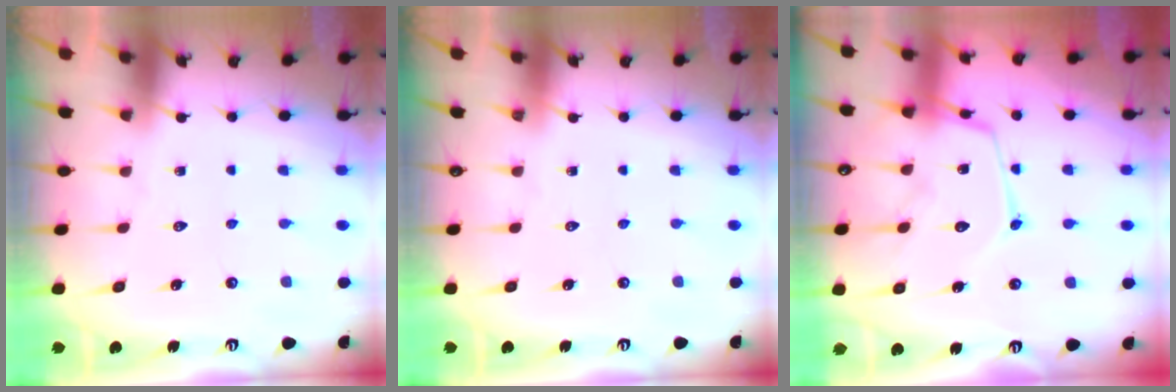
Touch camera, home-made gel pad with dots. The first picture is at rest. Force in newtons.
{"total": 0.0}
{"total": 13.8, "press": 13.8, "slide": 1.3}